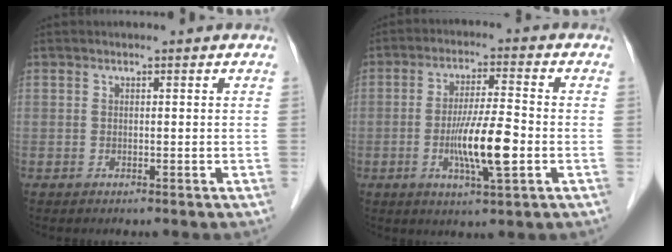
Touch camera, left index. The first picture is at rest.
{"total": 8.7, "force": [-2.1, 0.5, 8.5], "torque": [-0.161, -0.011, -0.041]}